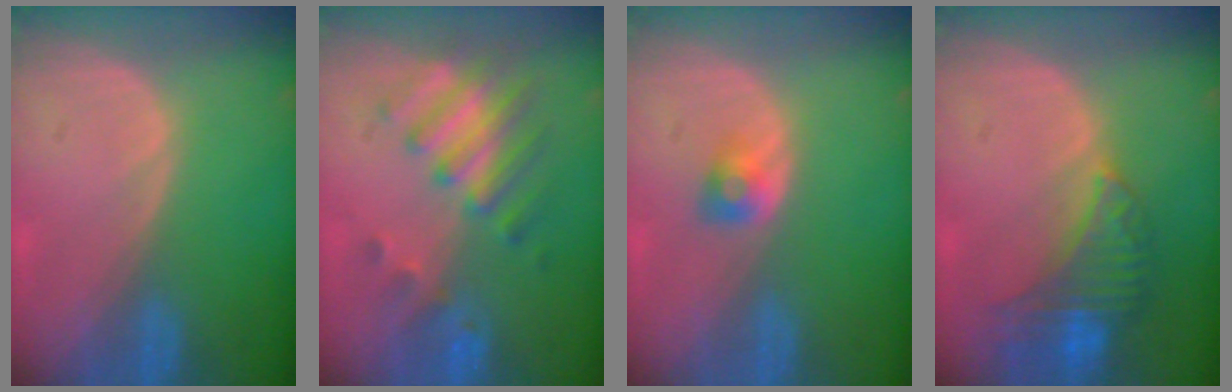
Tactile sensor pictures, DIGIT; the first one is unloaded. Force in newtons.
{"total": 8.3, "press": 7.2, "slide": 4.0}
{"total": 2.3, "press": 2.2, "slide": 0.7}
{"total": 8.0, "press": 7.1, "slide": 3.7}